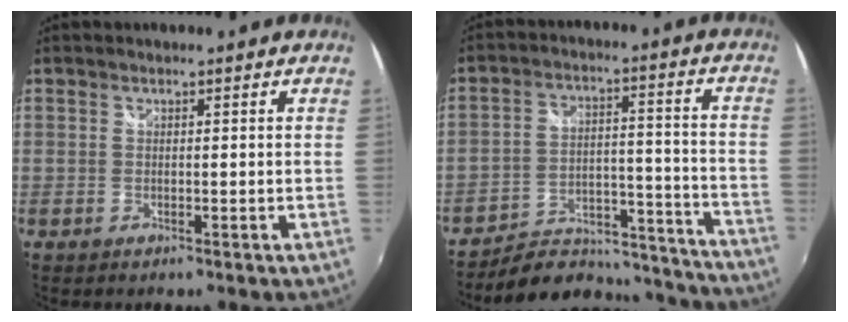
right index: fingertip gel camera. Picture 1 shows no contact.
{"total": 21.2, "force": [-19.2, 7.3, 5.4], "torque": [-0.087, 0.044, -0.240]}